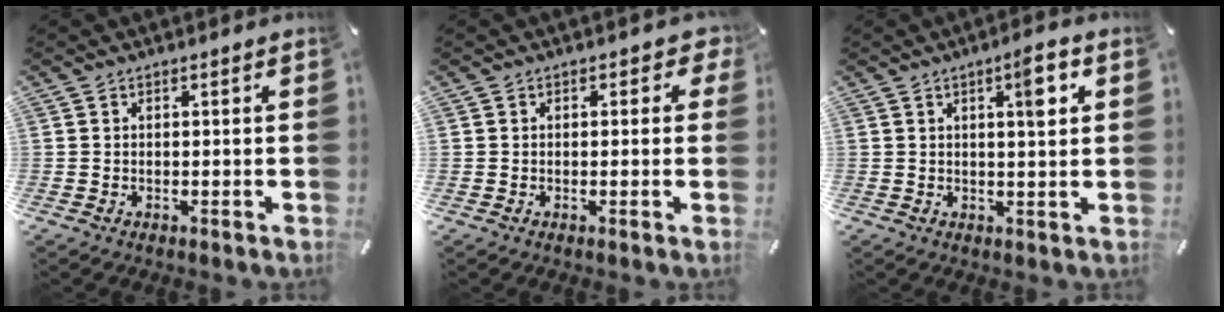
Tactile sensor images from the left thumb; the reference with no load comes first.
{"total": 2.3, "force": [0.4, 2.0, 1.2], "torque": [0.000, -0.002, 0.000]}
{"total": 6.2, "force": [2.3, 1.5, 5.6], "torque": [-0.073, -0.013, 0.029]}